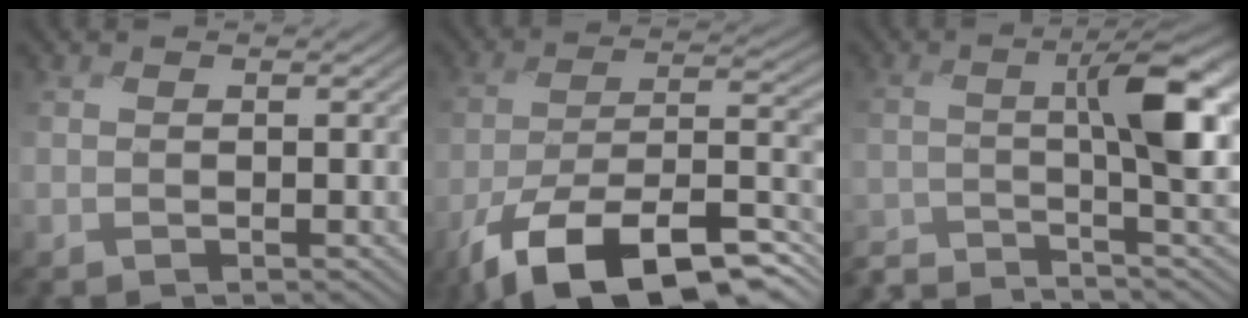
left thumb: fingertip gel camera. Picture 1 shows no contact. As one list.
[{"total": 15.5, "force": [-10.7, 5.2, 10.0], "torque": [-0.199, -0.021, -0.191]}, {"total": 7.9, "force": [-4.2, 1.0, 6.7], "torque": [-0.085, 0.001, -0.096]}]